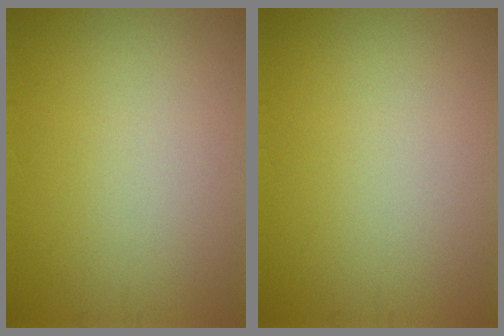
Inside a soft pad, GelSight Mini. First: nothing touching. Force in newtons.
{"total": 0.0}